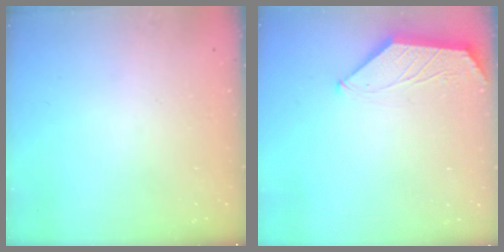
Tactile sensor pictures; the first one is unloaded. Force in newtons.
{"total": 1.6, "press": 1.6, "slide": 0.3}